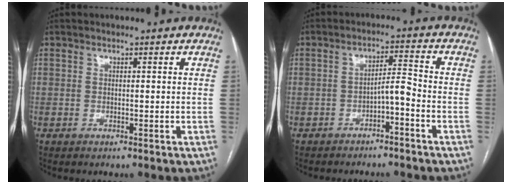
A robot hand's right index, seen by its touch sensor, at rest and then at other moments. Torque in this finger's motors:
{"motor_torque": [0.12, 0.00, 0.04, 0.03]}